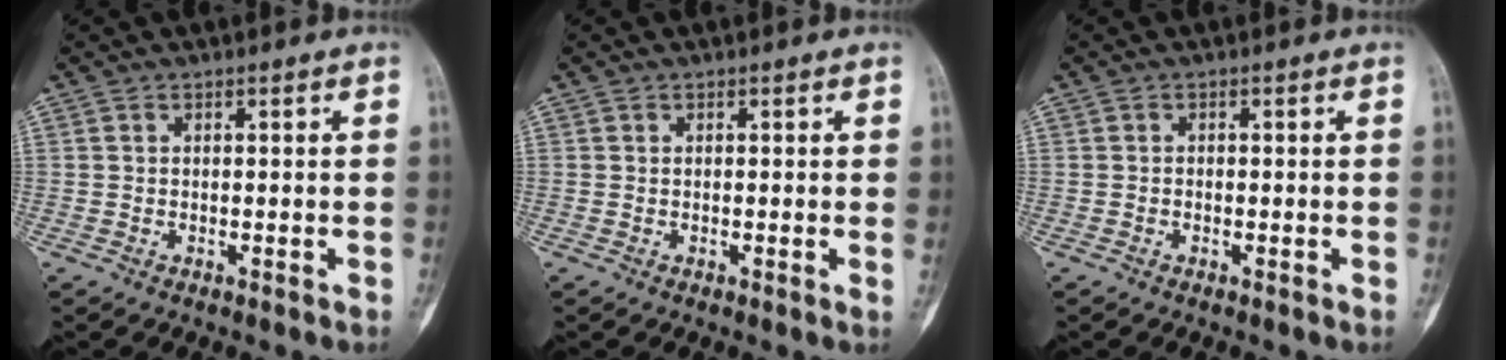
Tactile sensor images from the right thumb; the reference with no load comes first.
{"total": 0.5, "force": [0.2, -0.1, 0.5], "torque": [-0.008, -0.002, -0.001]}
{"total": 0.0}